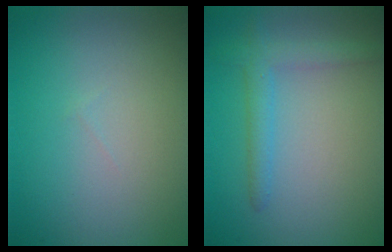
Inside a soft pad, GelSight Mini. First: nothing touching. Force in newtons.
{"total": 2.3, "press": 2.3, "slide": 0.1}